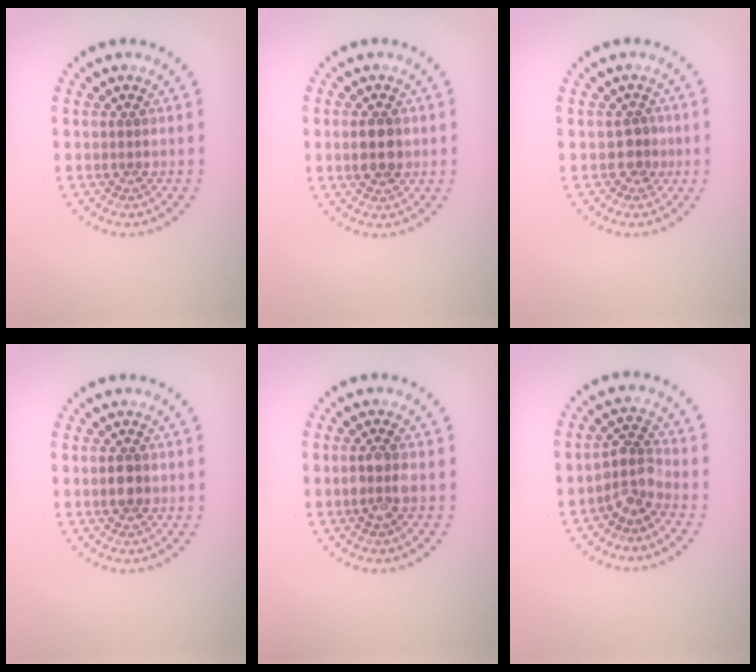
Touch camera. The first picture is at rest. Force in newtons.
{"total": 2.8, "press": 2.8, "slide": 0.1}
{"total": 1.5, "press": 1.3, "slide": 0.9}
{"total": 2.2, "press": 2.2, "slide": 0.0}
{"total": 2.3, "press": 2.1, "slide": 0.9}
{"total": 2.8, "press": 2.1, "slide": 1.8}